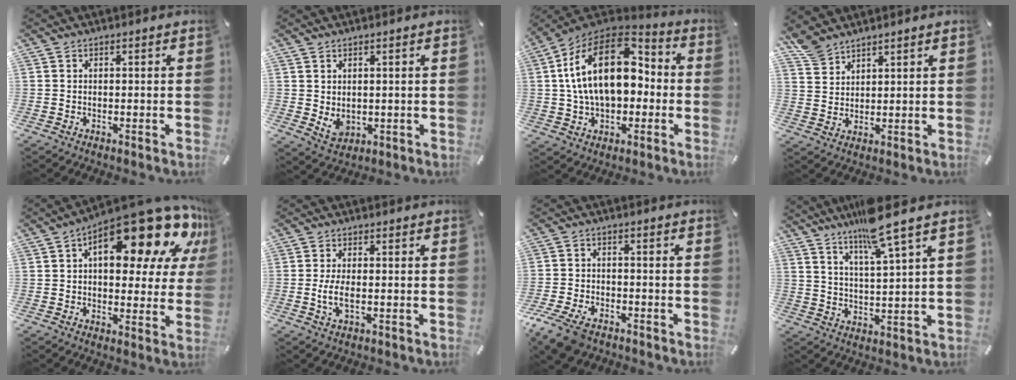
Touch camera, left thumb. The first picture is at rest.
{"total": 4.1, "force": [0.7, 3.5, 2.1], "torque": [-0.027, -0.005, 0.014]}
{"total": 21.6, "force": [3.3, 14.0, 16.1], "torque": [-0.306, 0.000, 0.052]}
{"total": 5.2, "force": [4.5, 2.4, 1.1], "torque": [-0.035, -0.018, 0.089]}
{"total": 21.9, "force": [11.2, 9.2, 16.4], "torque": [-0.224, -0.079, 0.182]}
{"total": 4.6, "force": [-0.6, 1.8, 4.2], "torque": [-0.092, -0.005, -0.016]}
{"total": 7.8, "force": [-5.2, 4.4, 3.8], "torque": [-0.090, 0.018, -0.098]}
{"total": 10.3, "force": [8.3, 0.3, 6.1], "torque": [-0.119, -0.038, 0.141]}